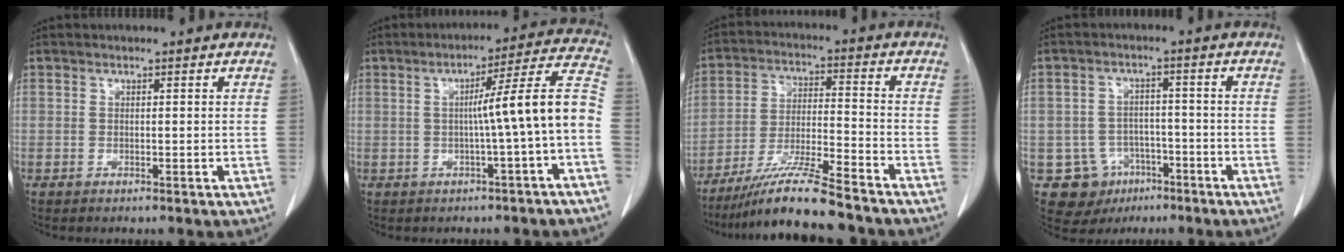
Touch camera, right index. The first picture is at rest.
{"total": 10.2, "force": [-1.7, -1.3, 9.9], "torque": [-0.135, 0.025, -0.024]}
{"total": 12.8, "force": [-10.7, -0.2, 7.0], "torque": [-0.124, -0.016, -0.186]}
{"total": 8.3, "force": [-3.8, 7.4, 1.0], "torque": [-0.021, 0.011, -0.045]}